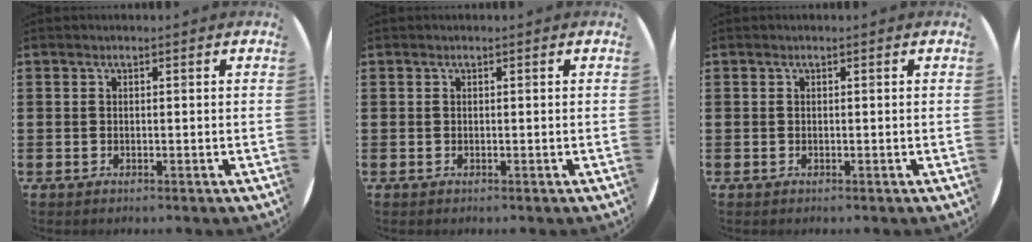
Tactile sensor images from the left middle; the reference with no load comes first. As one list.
[{"total": 0.0}, {"total": 0.0}]